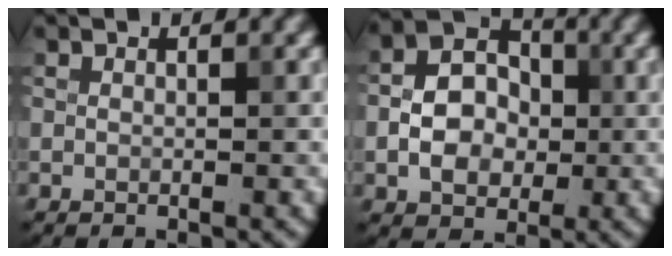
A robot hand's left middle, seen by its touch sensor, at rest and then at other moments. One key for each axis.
{"total": 5.2, "fx": -0.8, "fy": 4.1, "fz": 3.2, "tx": -0.051, "ty": 0.006, "tz": -0.015}